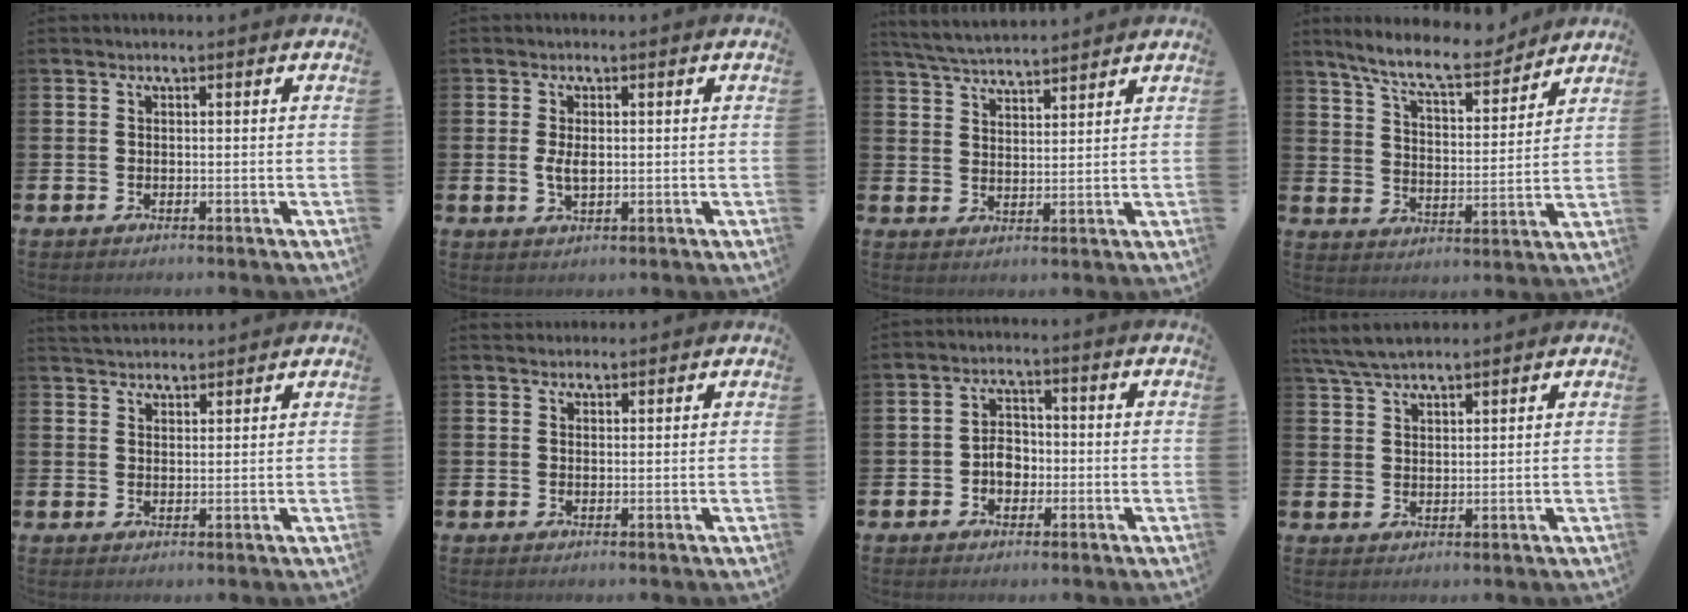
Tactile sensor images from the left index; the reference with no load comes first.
{"total": 2.5, "force": [0.2, 1.3, 2.2], "torque": [-0.030, -0.001, -0.001]}
{"total": 4.8, "force": [4.8, 0.3, 0.6], "torque": [-0.034, -0.023, 0.087]}
{"total": 9.1, "force": [8.3, 1.6, 3.4], "torque": [-0.089, -0.048, 0.147]}
{"total": 3.1, "force": [3.0, 0.7, 0.2], "torque": [-0.011, -0.009, 0.057]}
{"total": 1.4, "force": [1.3, 0.6, -0.1], "torque": [0.013, -0.001, 0.022]}
{"total": 3.4, "force": [-0.9, 2.5, 2.2], "torque": [-0.030, 0.002, -0.022]}
{"total": 4.8, "force": [4.4, 0.9, 1.7], "torque": [-0.046, -0.009, 0.082]}